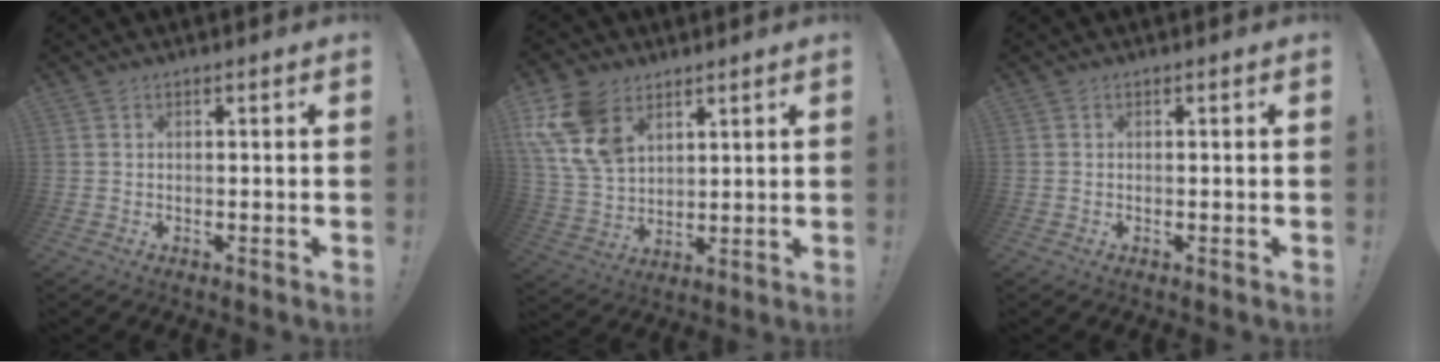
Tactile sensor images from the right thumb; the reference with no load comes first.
{"total": 15.0, "force": [7.9, 10.0, 7.9], "torque": [-0.173, -0.035, 0.156]}
{"total": 0.0}